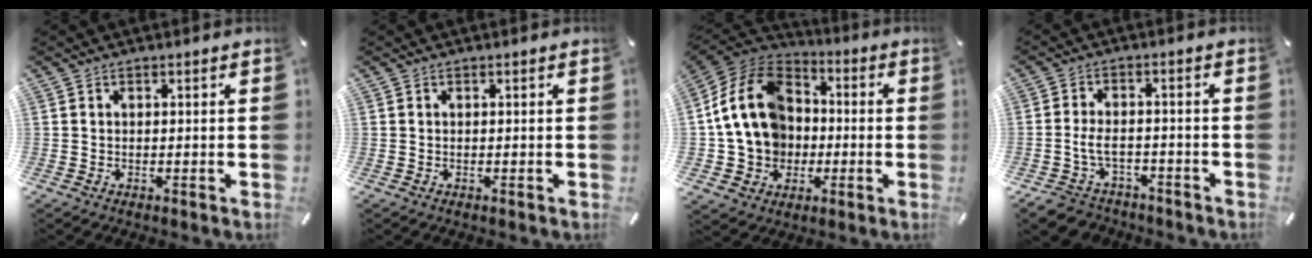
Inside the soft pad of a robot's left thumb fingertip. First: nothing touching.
{"total": 0.0}
{"total": 17.6, "force": [-0.8, 15.2, 8.9], "torque": [-0.189, 0.016, -0.010]}
{"total": 6.1, "force": [-2.8, 4.1, 3.5], "torque": [-0.077, 0.016, -0.053]}